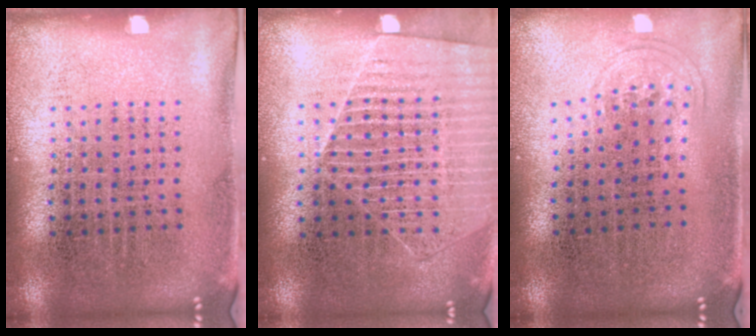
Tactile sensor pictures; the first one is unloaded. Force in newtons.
{"total": 1.6, "press": 1.4, "slide": 0.7}
{"total": 0.9, "press": 0.7, "slide": 0.6}